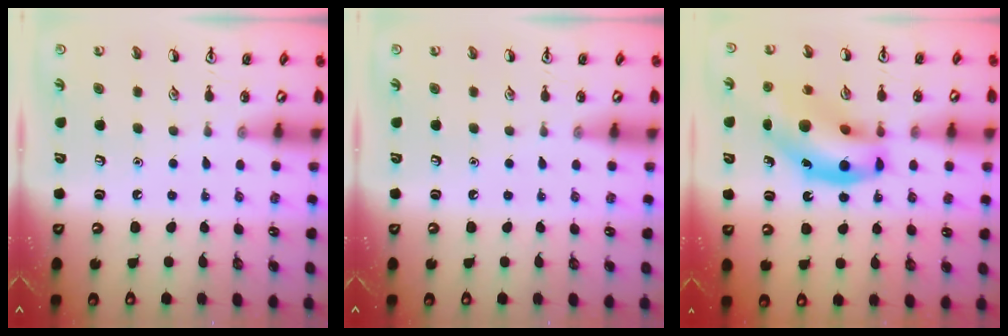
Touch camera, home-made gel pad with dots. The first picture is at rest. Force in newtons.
{"total": 0.0}
{"total": 17.4, "press": 16.9, "slide": 4.5}